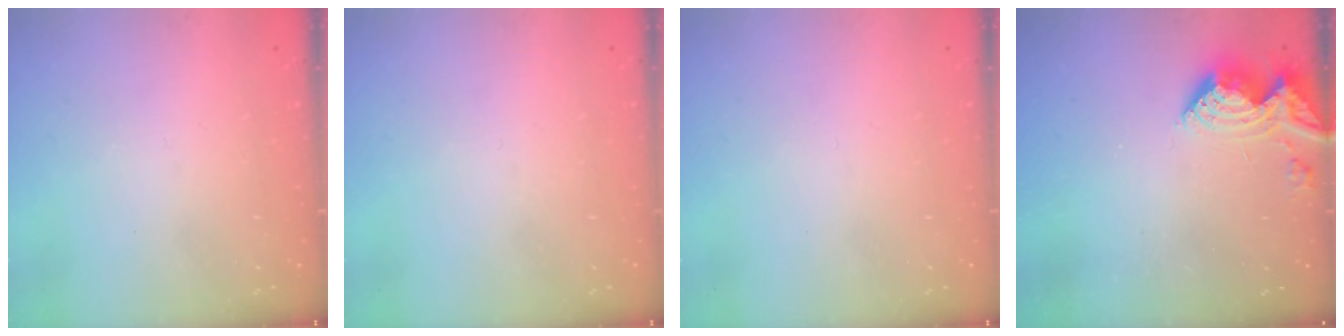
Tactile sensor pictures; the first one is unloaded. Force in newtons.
{"total": 0.0}
{"total": 0.0}
{"total": 11.3, "press": 11.3, "slide": 1.0}